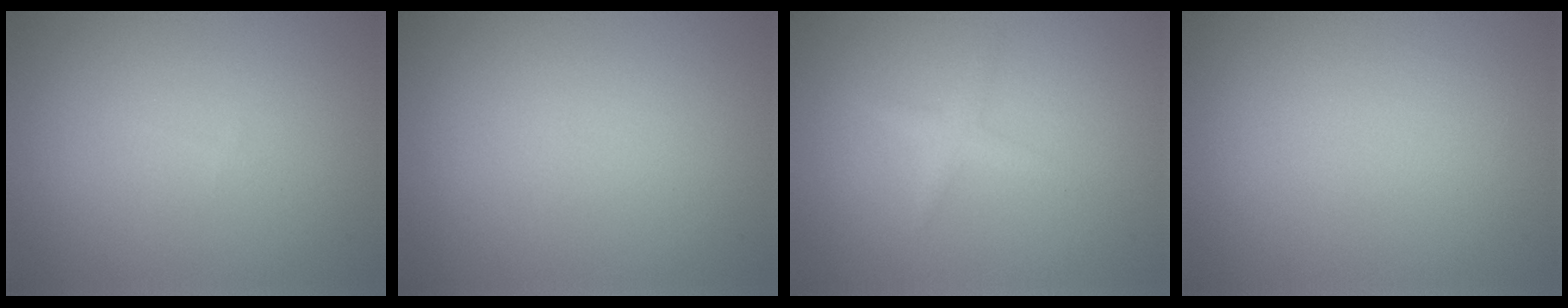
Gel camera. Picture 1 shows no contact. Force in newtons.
{"total": 0.0}
{"total": 1.3, "press": 1.3, "slide": 0.1}
{"total": 0.0}